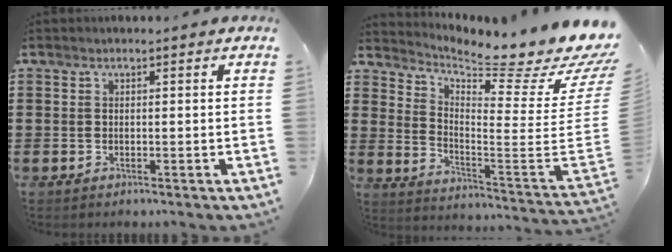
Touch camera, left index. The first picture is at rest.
{"total": 6.5, "force": [5.5, 0.4, 3.4], "torque": [-0.065, -0.069, 0.079]}